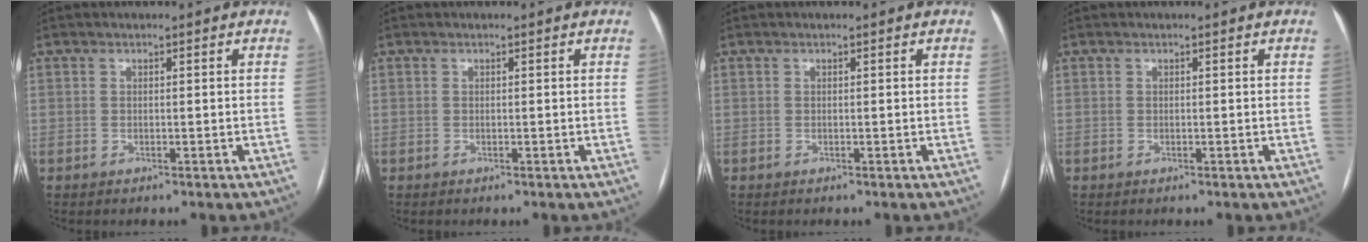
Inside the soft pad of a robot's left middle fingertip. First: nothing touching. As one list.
[{"total": 0.0}, {"total": 0.0}, {"total": 0.0}]